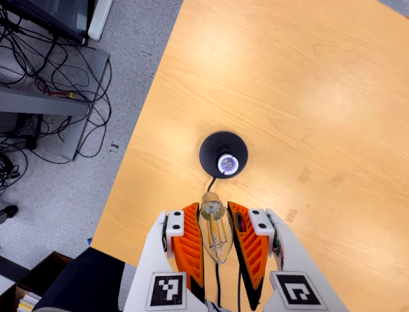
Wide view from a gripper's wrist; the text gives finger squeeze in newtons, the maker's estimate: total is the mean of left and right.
{"total": 21.8, "left": 23.6, "right": 20.0}